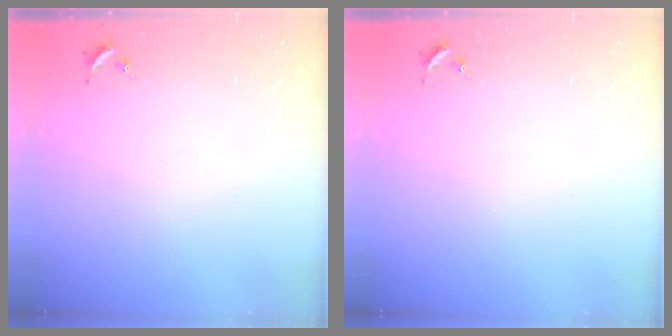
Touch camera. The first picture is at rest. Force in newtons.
{"total": 0.0}